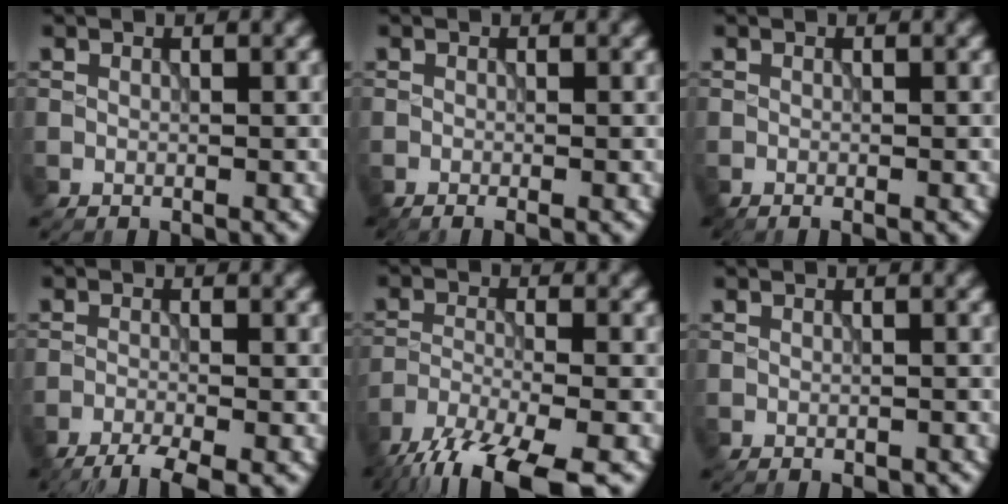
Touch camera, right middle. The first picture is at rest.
{"total": 1.0, "force": [-0.6, 0.2, 0.8], "torque": [-0.009, -0.008, -0.011]}
{"total": 0.7, "force": [-0.4, 0.1, 0.5], "torque": [-0.006, -0.007, -0.009]}
{"total": 3.9, "force": [-2.9, 0.6, 2.5], "torque": [-0.044, -0.004, -0.059]}
{"total": 11.2, "force": [-9.1, 2.8, 5.9], "torque": [-0.120, -0.042, -0.149]}
{"total": 0.9, "force": [-0.6, 0.3, 0.6], "torque": [-0.008, -0.004, -0.007]}